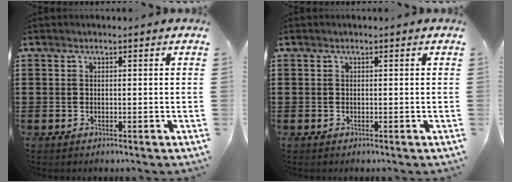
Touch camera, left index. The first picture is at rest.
{"total": 0.0}